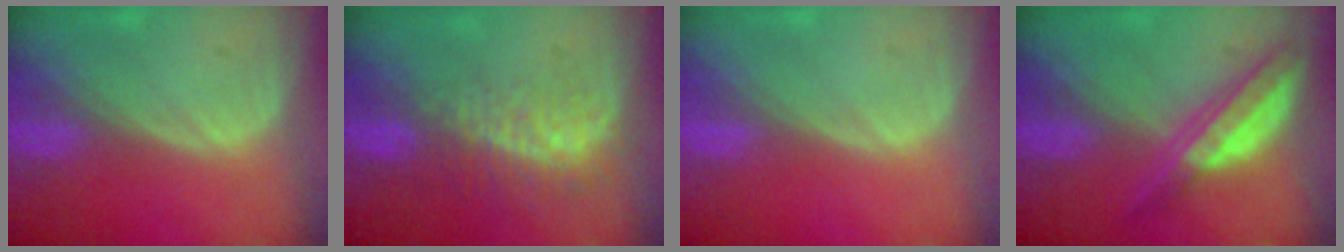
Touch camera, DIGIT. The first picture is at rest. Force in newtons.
{"total": 8.4, "press": 7.2, "slide": 4.3}
{"total": 0.0}
{"total": 6.6, "press": 5.6, "slide": 3.4}